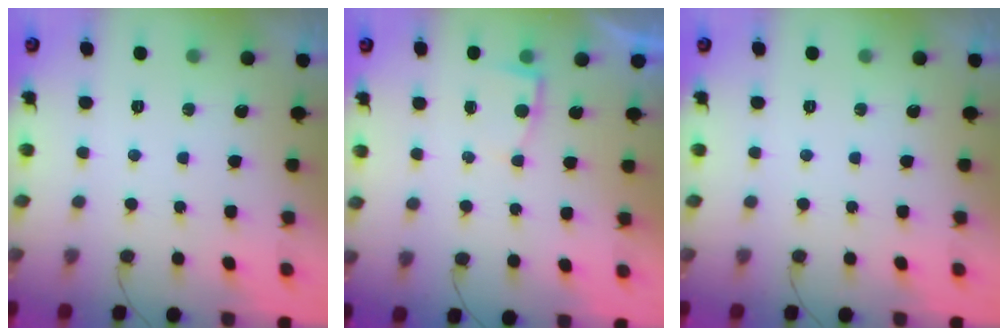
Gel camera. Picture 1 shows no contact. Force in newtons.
{"total": 2.8, "press": 2.8, "slide": 0.3}
{"total": 0.0}